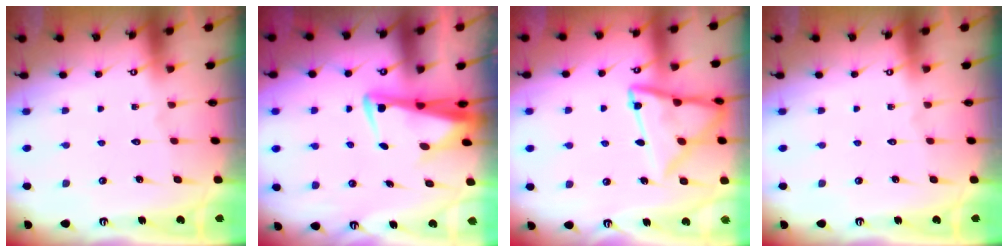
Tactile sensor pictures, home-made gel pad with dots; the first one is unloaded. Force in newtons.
{"total": 4.0, "press": 3.8, "slide": 1.1}
{"total": 15.5, "press": 15.5, "slide": 1.3}
{"total": 0.0}